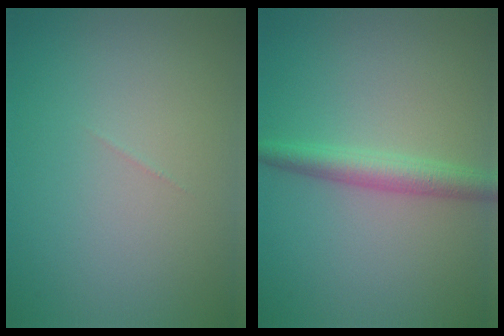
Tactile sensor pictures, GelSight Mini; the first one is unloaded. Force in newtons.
{"total": 2.9, "press": 2.9, "slide": 0.1}